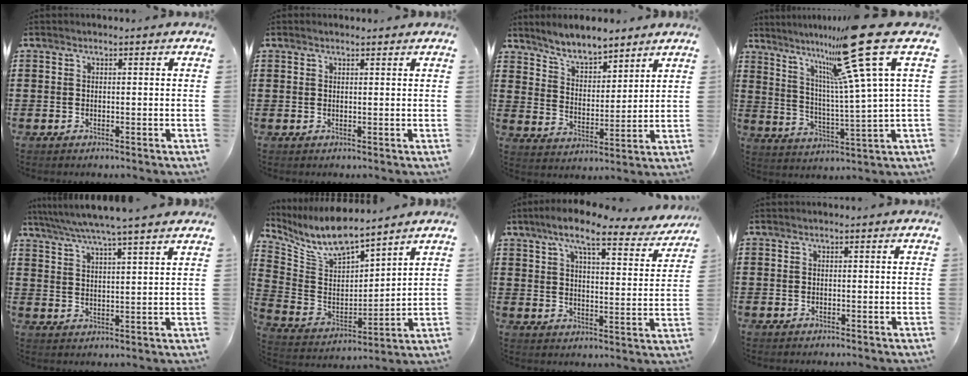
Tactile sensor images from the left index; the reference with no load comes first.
{"total": 0.6, "force": [0.5, 0.2, 0.2], "torque": [-0.005, 0.002, 0.010]}
{"total": 6.1, "force": [5.7, 1.4, 1.8], "torque": [-0.058, -0.018, 0.102]}
{"total": 18.1, "force": [11.3, -1.1, 14.0], "torque": [-0.260, -0.058, 0.161]}
{"total": 5.5, "force": [4.8, -0.9, 2.5], "torque": [-0.064, -0.026, 0.081]}
{"total": 8.8, "force": [7.9, 2.2, 3.3], "torque": [-0.103, -0.048, 0.139]}
{"total": 9.3, "force": [7.4, 1.3, 5.6], "torque": [-0.116, -0.029, 0.122]}
{"total": 0.0}